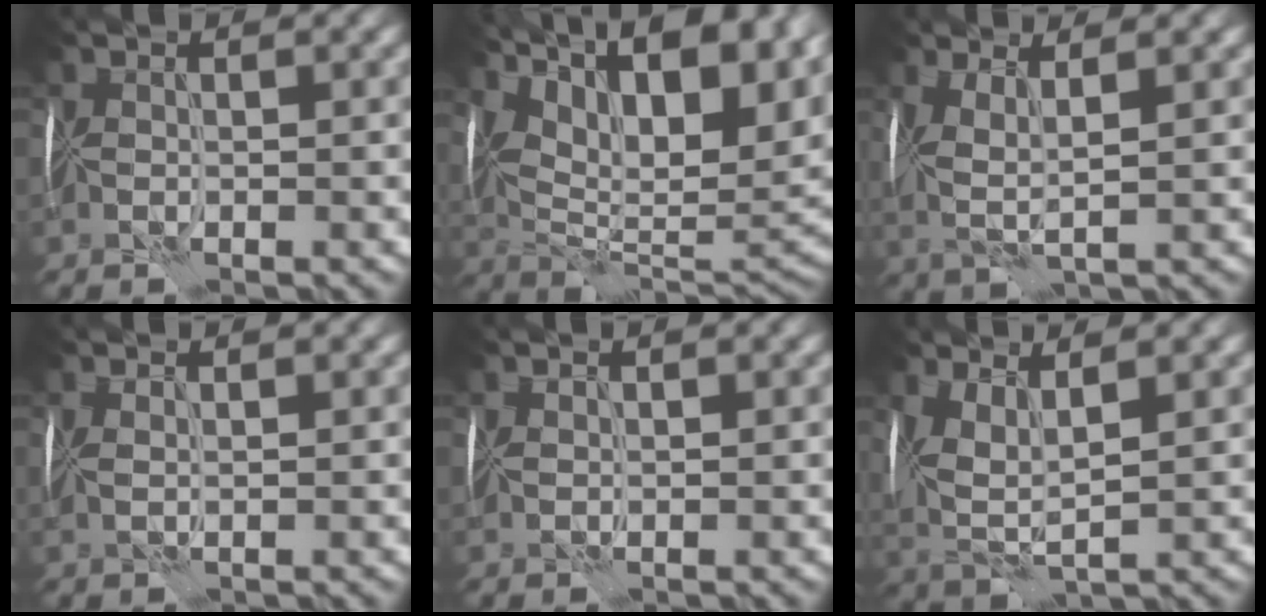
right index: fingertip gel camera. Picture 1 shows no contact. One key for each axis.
{"total": 18.6, "fx": 9.2, "fy": 8.7, "fz": 13.6, "tx": -0.194, "ty": 0.051, "tz": 0.154}
{"total": 3.1, "fx": 1.1, "fy": 0.9, "fz": 2.8, "tx": -0.073, "ty": 0.002, "tz": 0.016}
{"total": 1.6, "fx": 1.3, "fy": 0.4, "fz": 0.7, "tx": -0.010, "ty": 0.007, "tz": 0.012}
{"total": 1.2, "fx": 1.2, "fy": 0.4, "fz": 0.1, "tx": -0.003, "ty": 0.004, "tz": 0.019}
{"total": 4.6, "fx": 1.9, "fy": 2.2, "fz": 3.6, "tx": -0.092, "ty": -0.001, "tz": 0.037}